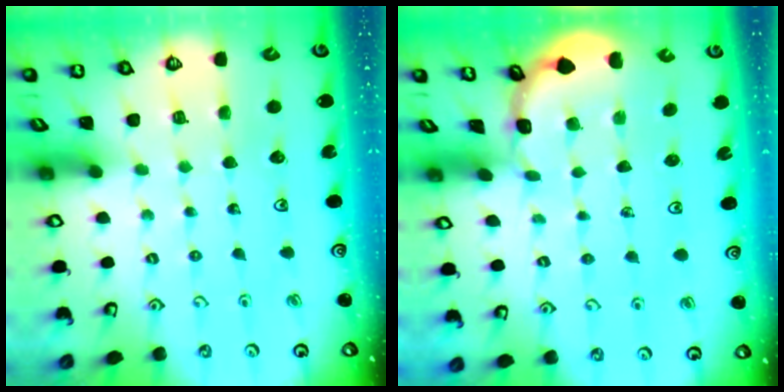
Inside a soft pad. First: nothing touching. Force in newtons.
{"total": 1.6, "press": 1.5, "slide": 0.1}